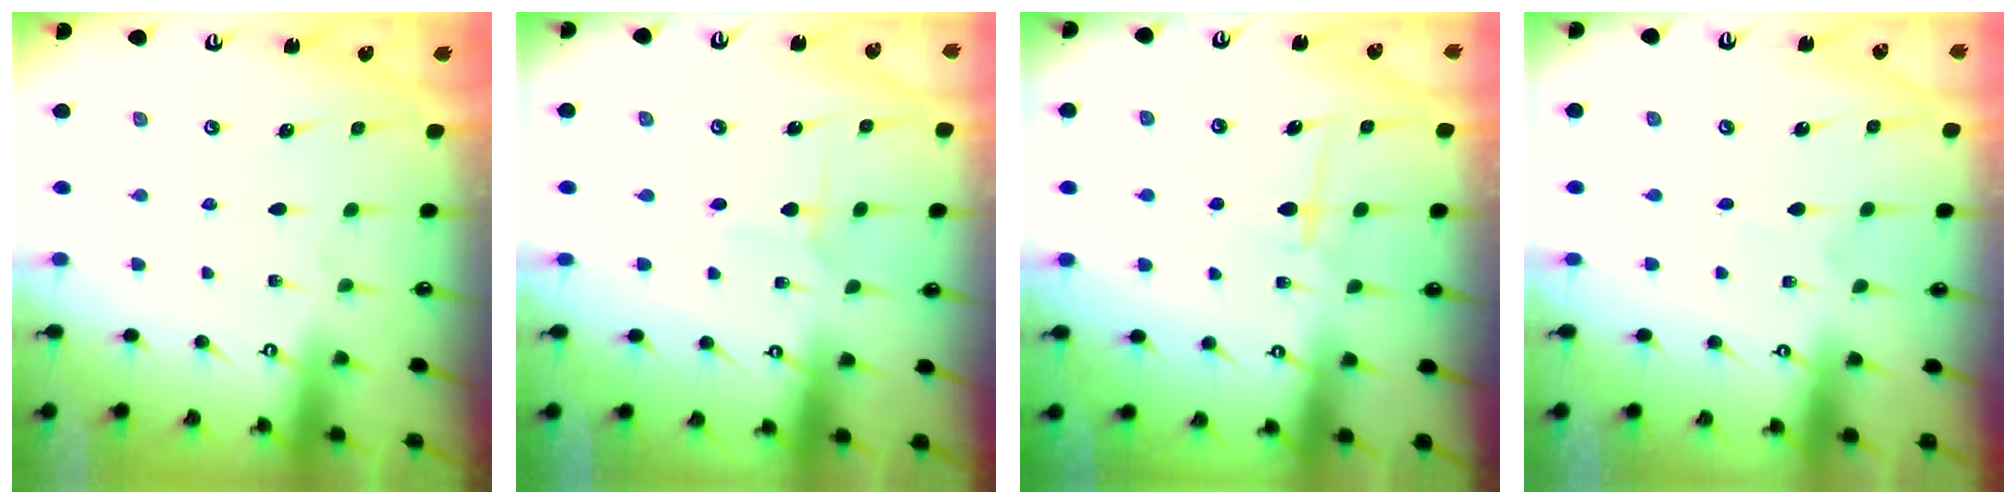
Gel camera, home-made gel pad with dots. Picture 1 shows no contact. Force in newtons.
{"total": 2.9, "press": 2.9, "slide": 0.3}
{"total": 5.8, "press": 5.7, "slide": 0.8}
{"total": 0.6, "press": 0.6, "slide": 0.0}